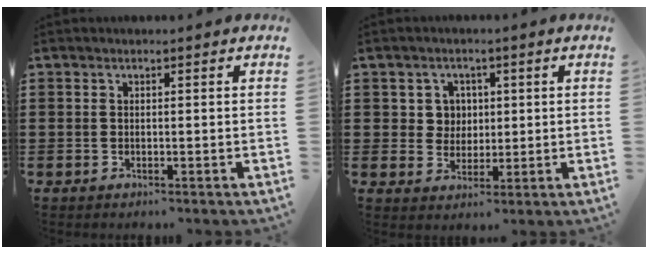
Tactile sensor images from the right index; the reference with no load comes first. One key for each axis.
{"total": 3.9, "fx": 1.0, "fy": 3.7, "fz": 1.1, "tx": -0.038, "ty": 0.011, "tz": 0.017}